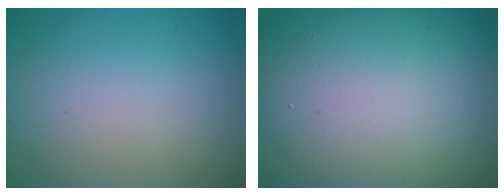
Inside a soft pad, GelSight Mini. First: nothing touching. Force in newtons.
{"total": 21.6, "press": 21.6, "slide": 0.7}